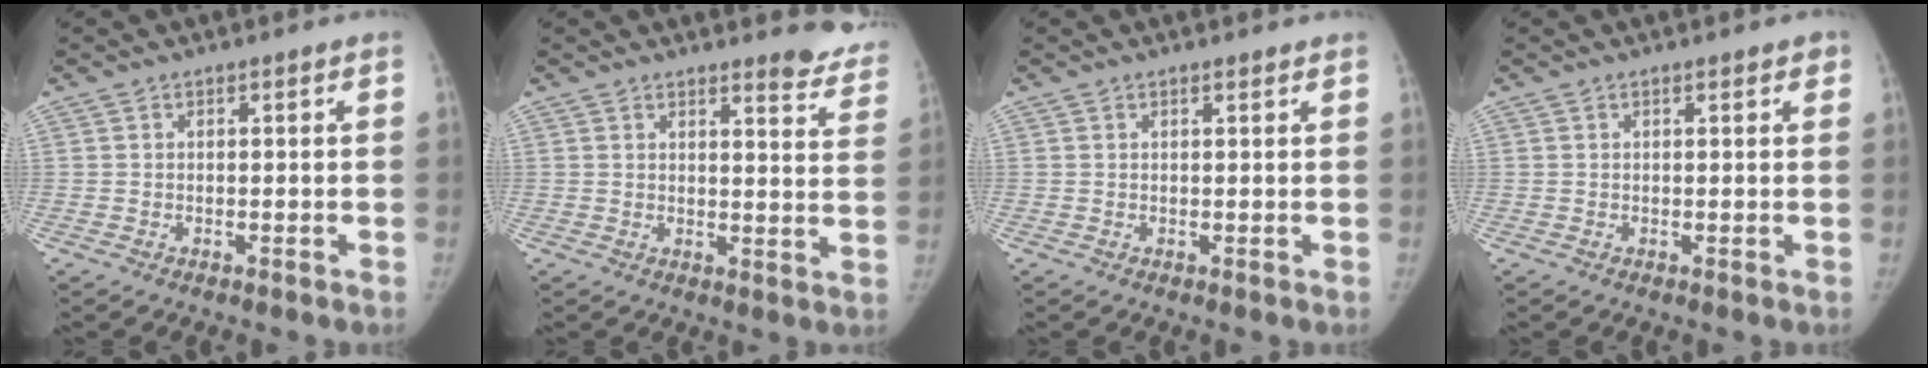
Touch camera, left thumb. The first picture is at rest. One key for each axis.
{"total": 9.5, "fx": 9.1, "fy": 1.9, "fz": 2.2, "tx": 0.007, "ty": -0.083, "tz": 0.080}
{"total": 0.8, "fx": 0.7, "fy": 0.2, "fz": 0.3, "tx": -0.008, "ty": -0.005, "tz": 0.011}
{"total": 1.6, "fx": 1.0, "fy": 0.6, "fz": 1.0, "tx": -0.005, "ty": -0.001, "tz": 0.010}